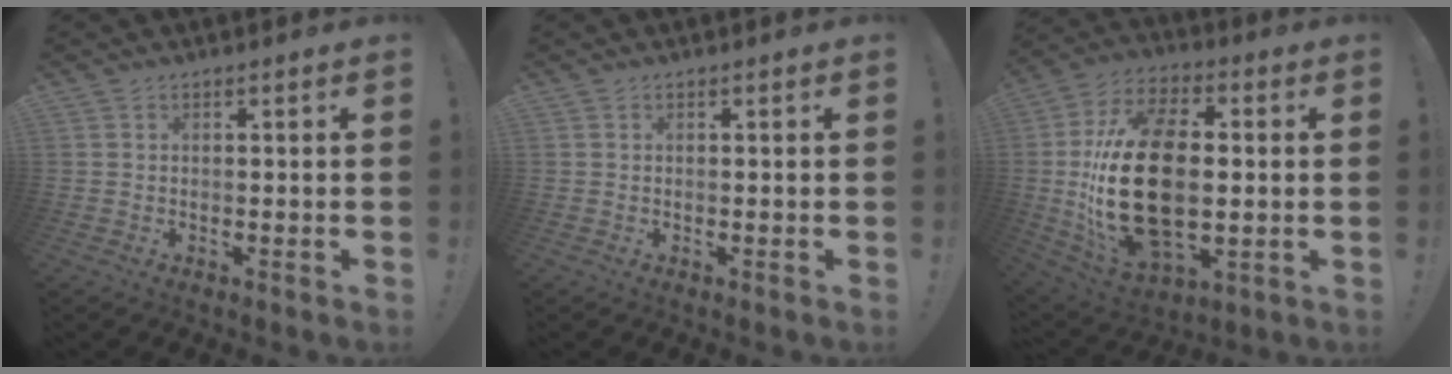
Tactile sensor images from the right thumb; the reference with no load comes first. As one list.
[{"total": 0.0}, {"total": 27.3, "force": [-0.3, 15.9, 22.2], "torque": [-0.437, 0.000, 0.005]}]